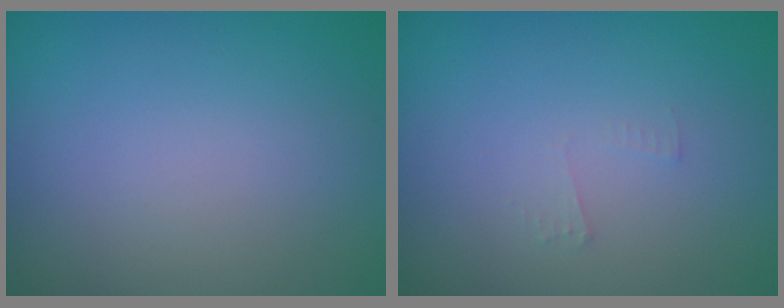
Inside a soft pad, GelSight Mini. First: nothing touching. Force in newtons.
{"total": 0.7, "press": 0.7, "slide": 0.1}